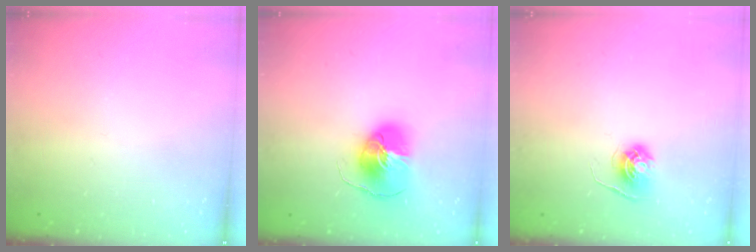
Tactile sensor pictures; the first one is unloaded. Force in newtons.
{"total": 9.9, "press": 9.9, "slide": 1.3}
{"total": 5.6, "press": 5.5, "slide": 0.6}